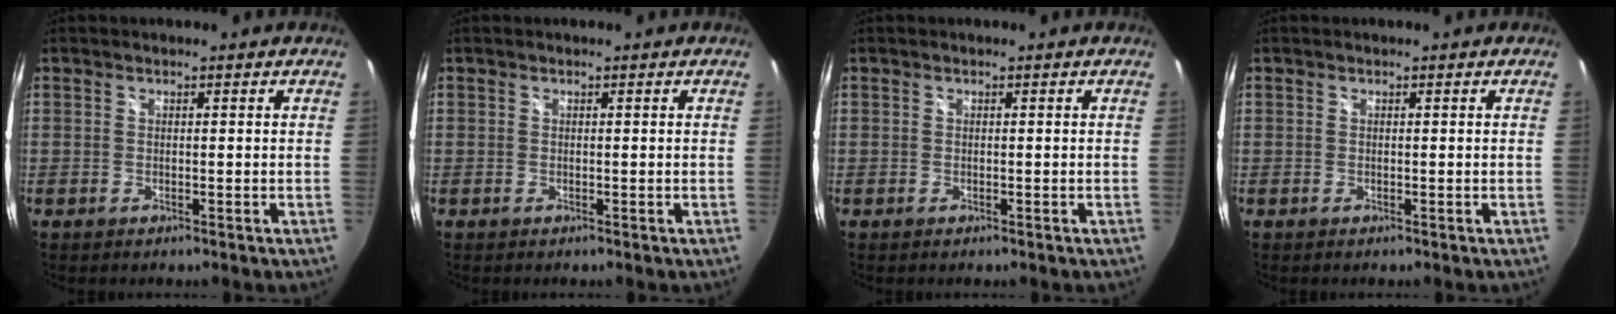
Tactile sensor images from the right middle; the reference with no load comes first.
{"total": 0.0}
{"total": 0.0}
{"total": 0.0}